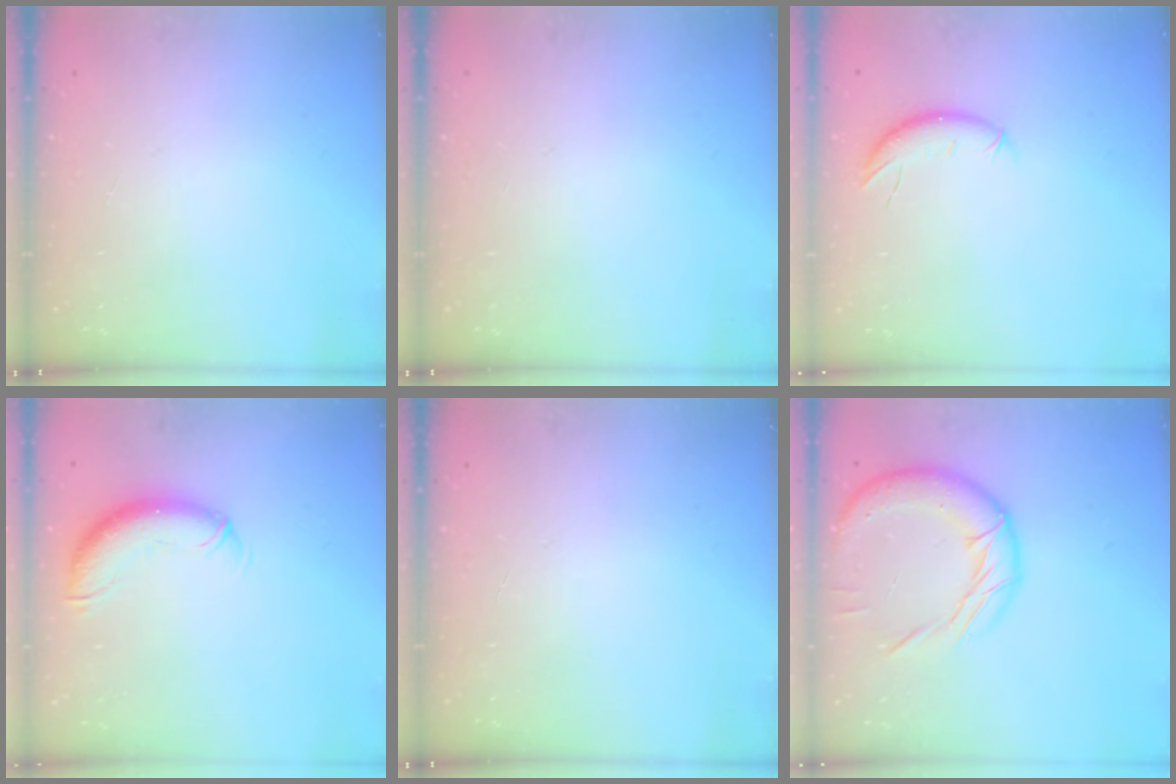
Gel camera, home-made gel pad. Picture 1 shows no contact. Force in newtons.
{"total": 0.0}
{"total": 6.6, "press": 6.6, "slide": 0.6}
{"total": 10.9, "press": 10.7, "slide": 2.1}
{"total": 0.0}
{"total": 16.9, "press": 16.9, "slide": 1.5}